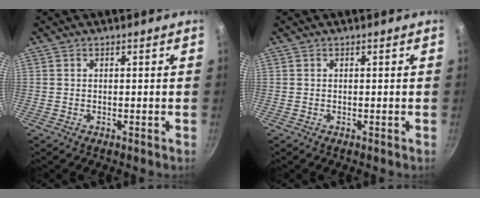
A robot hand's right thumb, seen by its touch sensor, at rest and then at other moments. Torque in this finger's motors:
{"motor_torque": [0.00, 0.00, 0.00, 0.00, 0.00]}